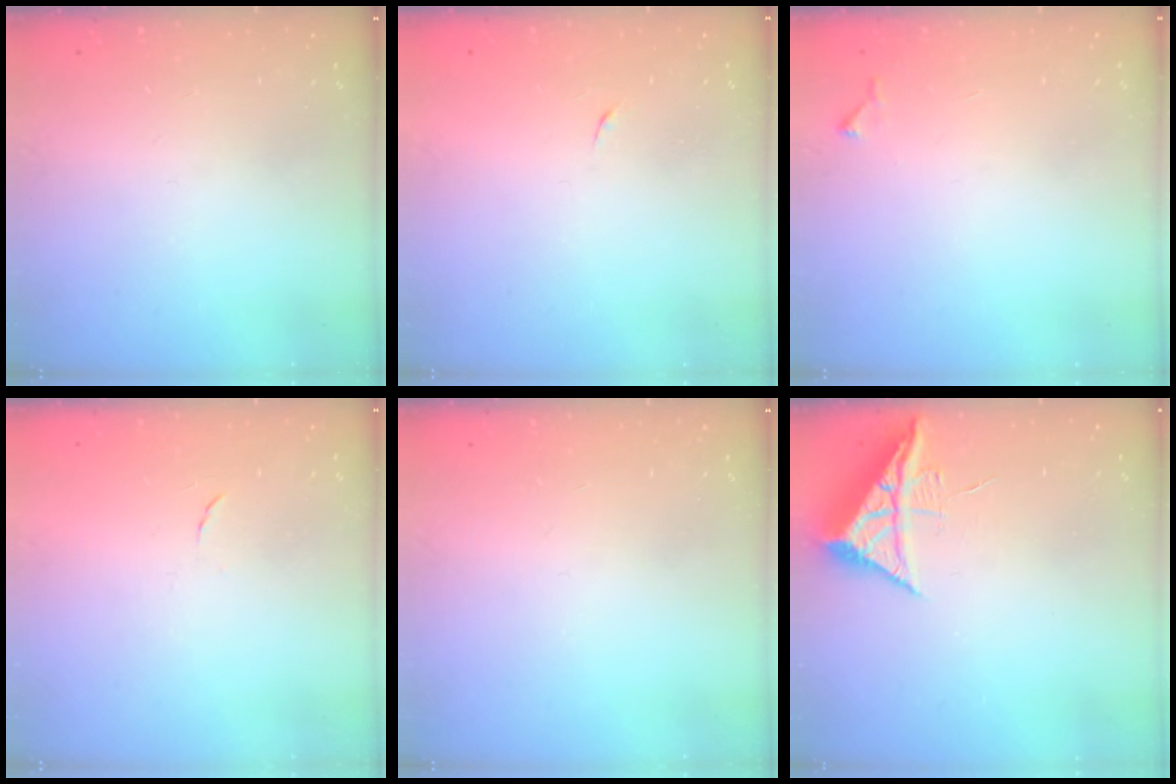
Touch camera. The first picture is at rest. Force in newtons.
{"total": 3.8, "press": 3.7, "slide": 0.8}
{"total": 4.4, "press": 4.4, "slide": 0.7}
{"total": 4.2, "press": 4.2, "slide": 0.5}
{"total": 0.0}
{"total": 7.7, "press": 7.7, "slide": 0.4}